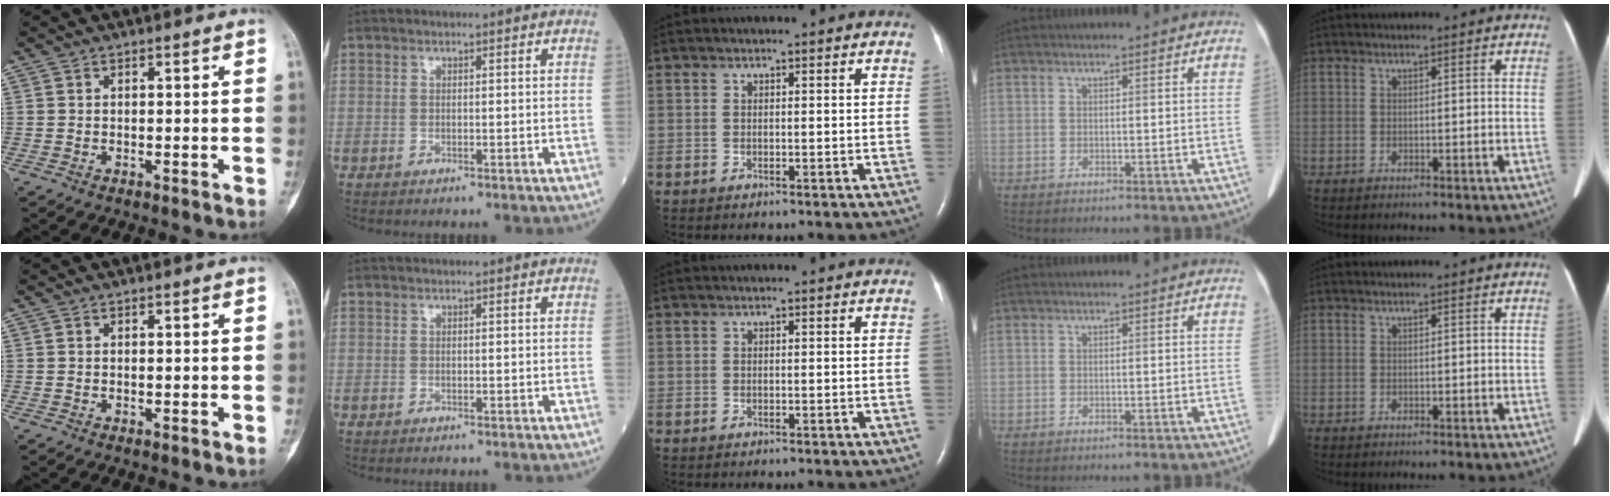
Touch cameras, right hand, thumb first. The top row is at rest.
{}